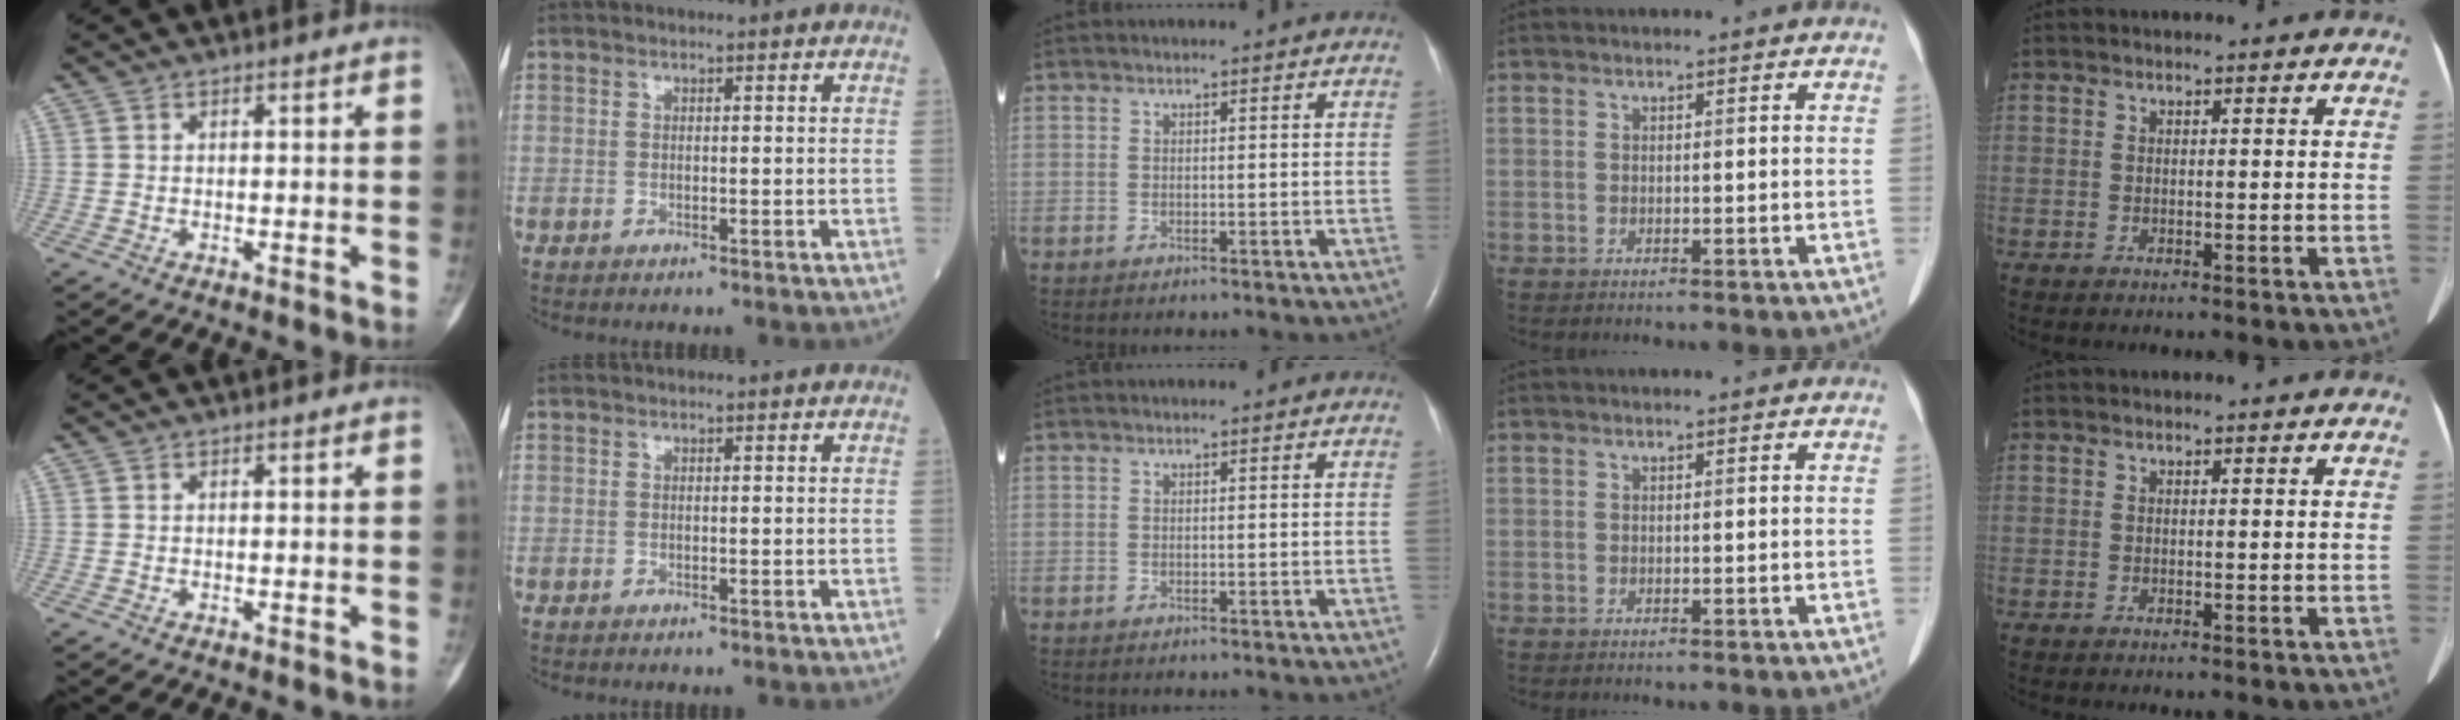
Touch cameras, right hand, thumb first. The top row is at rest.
{}